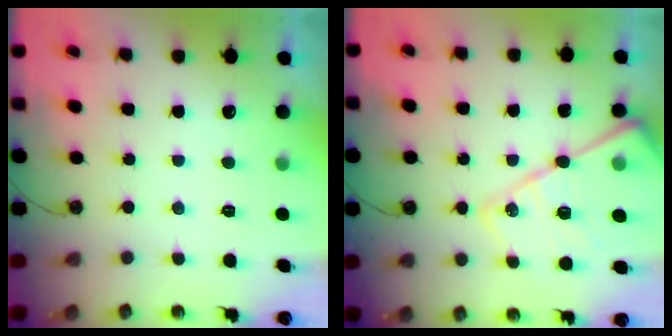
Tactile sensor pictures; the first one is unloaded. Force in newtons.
{"total": 18.9, "press": 18.8, "slide": 1.8}